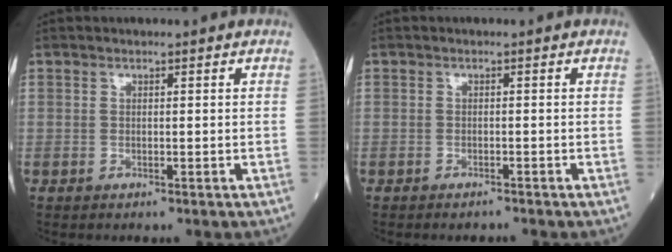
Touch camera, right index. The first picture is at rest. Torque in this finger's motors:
{"motor_torque": [-0.13, -0.15, 0.11, 0.01]}